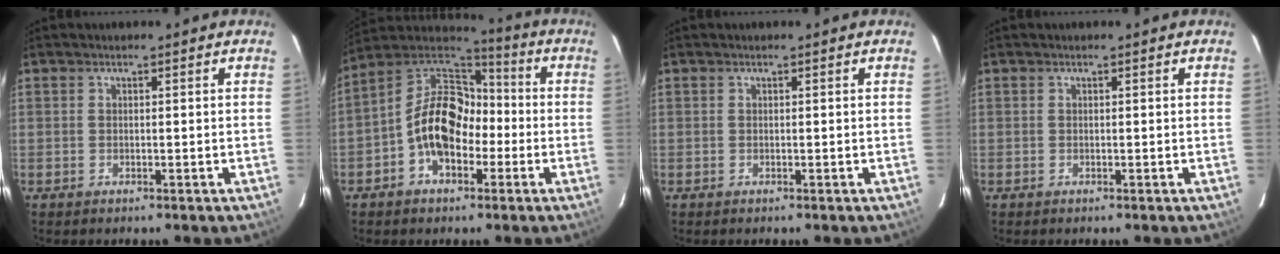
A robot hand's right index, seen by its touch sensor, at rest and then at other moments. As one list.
[{"total": 13.7, "force": [-3.2, 9.0, 9.8], "torque": [-0.177, 0.032, -0.060]}, {"total": 0.0}, {"total": 0.0}]